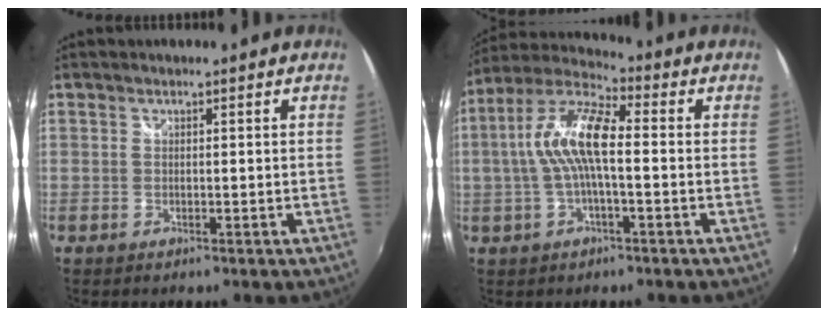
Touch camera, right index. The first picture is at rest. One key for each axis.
{"total": 11.9, "fx": 0.0, "fy": 3.6, "fz": 11.4, "tx": -0.226, "ty": 0.017, "tz": -0.004}